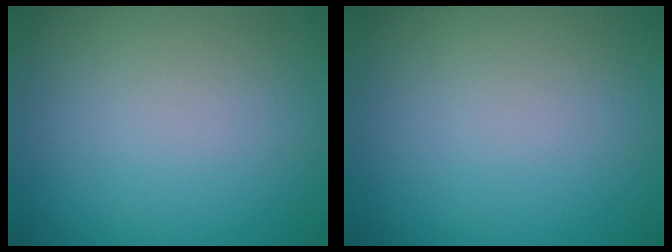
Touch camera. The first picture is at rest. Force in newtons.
{"total": 0.0}